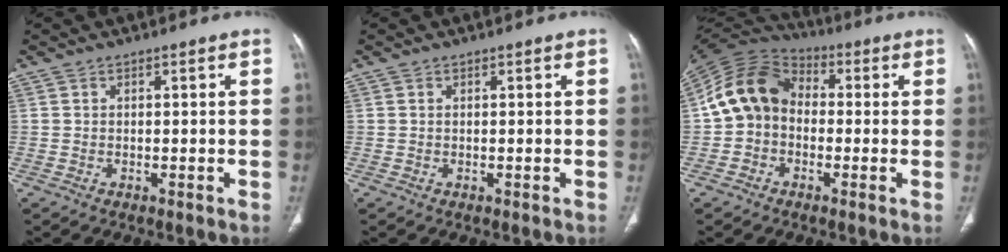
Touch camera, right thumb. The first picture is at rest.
{"total": 0.0}
{"total": 12.4, "force": [-0.4, 10.0, 7.4], "torque": [-0.131, 0.035, -0.026]}